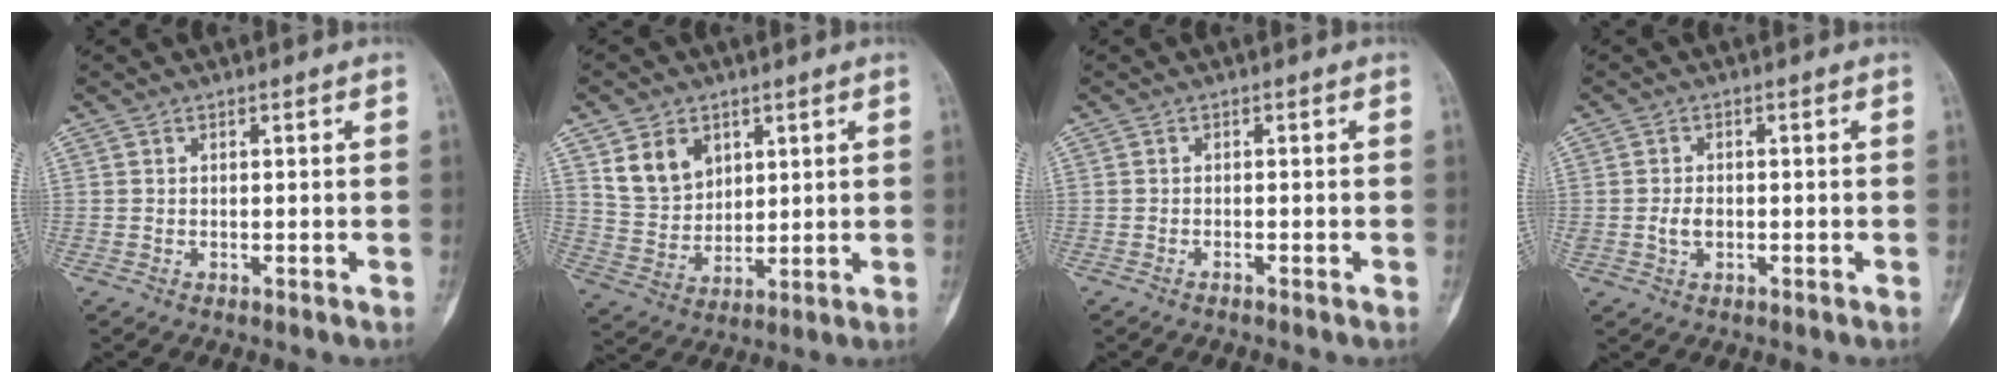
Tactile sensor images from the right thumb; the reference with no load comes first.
{"total": 9.3, "force": [4.3, 6.9, 4.4], "torque": [-0.058, -0.024, 0.093]}
{"total": 0.6, "force": [-0.5, 0.0, 0.3], "torque": [-0.011, 0.003, -0.009]}
{"total": 2.7, "force": [-0.4, 1.9, 1.9], "torque": [-0.033, 0.002, -0.006]}